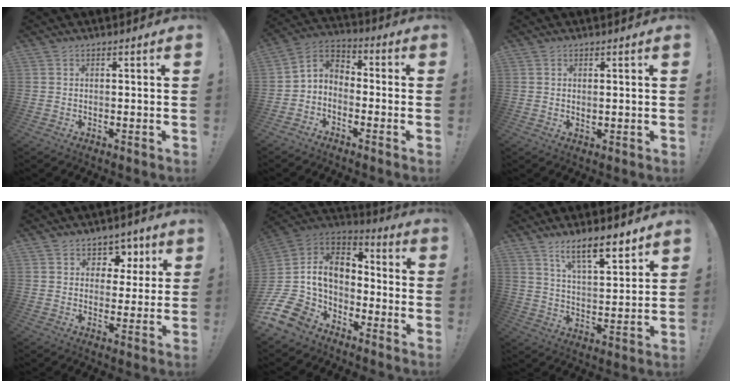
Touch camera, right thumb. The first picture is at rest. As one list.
[{"total": 5.5, "force": [-3.0, 4.1, 2.2], "torque": [-0.049, 0.015, -0.054]}, {"total": 0.7, "force": [0.7, 0.2, 0.2], "torque": [0.000, -0.002, 0.012]}, {"total": 6.6, "force": [3.4, 5.6, 1.0], "torque": [-0.001, -0.027, 0.067]}, {"total": 13.8, "force": [-1.8, 10.4, 9.0], "torque": [-0.176, 0.004, -0.024]}, {"total": 11.0, "force": [8.3, 2.5, 6.8], "torque": [-0.106, -0.052, 0.143]}]